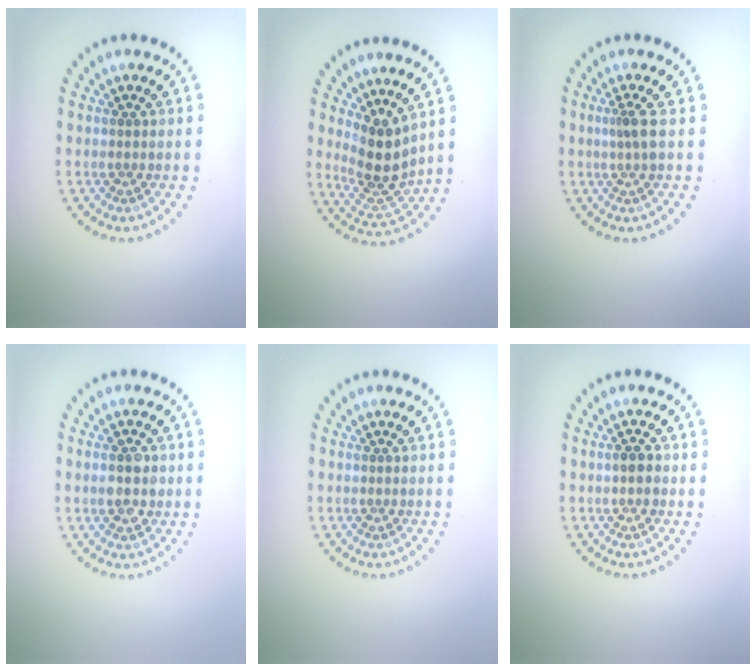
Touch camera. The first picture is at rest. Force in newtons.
{"total": 3.8, "press": 2.8, "slide": 2.5}
{"total": 1.7, "press": 1.2, "slide": 1.2}
{"total": 2.9, "press": 2.9, "slide": 0.1}
{"total": 0.0}
{"total": 1.4, "press": 1.4, "slide": 0.3}